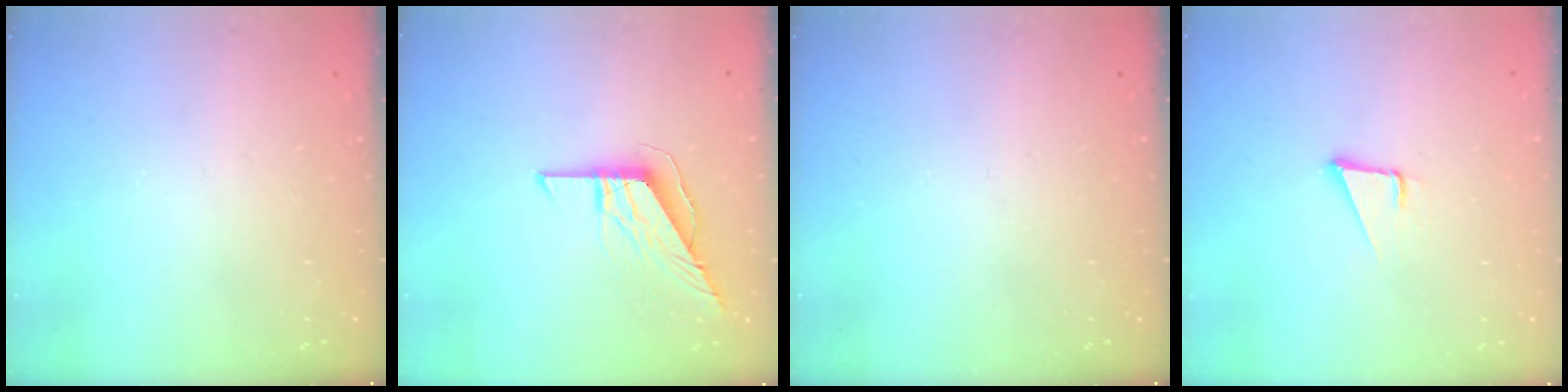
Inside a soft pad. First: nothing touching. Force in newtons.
{"total": 9.4, "press": 9.4, "slide": 0.9}
{"total": 0.0}
{"total": 3.6, "press": 2.7, "slide": 2.4}